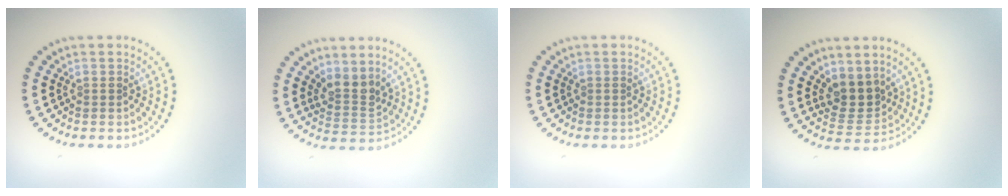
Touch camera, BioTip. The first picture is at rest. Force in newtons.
{"total": 2.6, "press": 2.0, "slide": 1.8}
{"total": 0.0}
{"total": 3.2, "press": 2.7, "slide": 1.8}